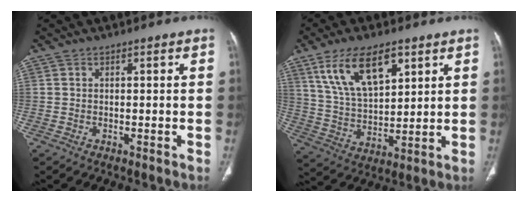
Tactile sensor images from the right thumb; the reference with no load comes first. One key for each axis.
{"total": 14.4, "fx": 7.5, "fy": 6.7, "fz": 10.3, "tx": -0.169, "ty": -0.023, "tz": 0.152}